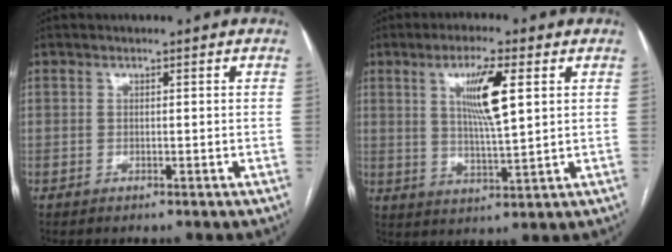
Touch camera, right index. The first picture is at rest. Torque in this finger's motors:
{"motor_torque": [0.89, 0.59, 0.25, 0.11]}